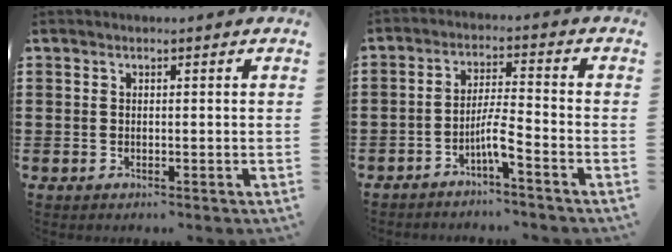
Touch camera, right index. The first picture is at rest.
{"total": 4.7, "force": [-3.1, 0.1, 3.5], "torque": [-0.071, -0.003, -0.062]}